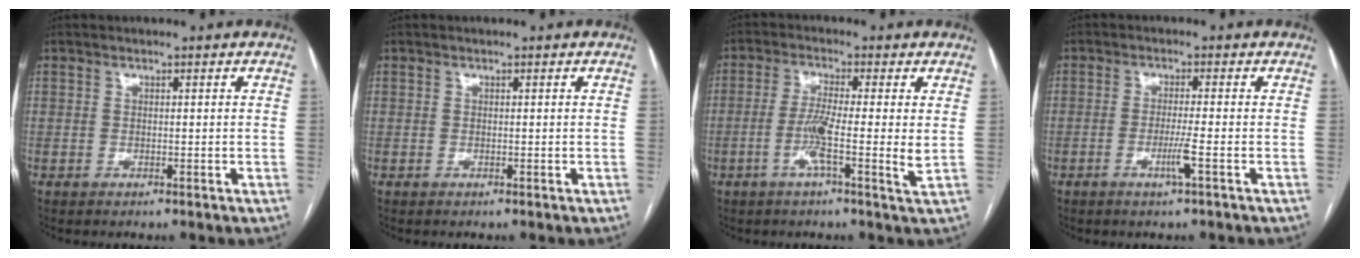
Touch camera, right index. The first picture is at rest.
{"total": 0.0}
{"total": 6.9, "force": [-1.0, -0.4, 6.8], "torque": [-0.125, -0.009, -0.025]}
{"total": 3.2, "force": [-1.3, -0.6, 2.8], "torque": [-0.056, -0.007, -0.027]}